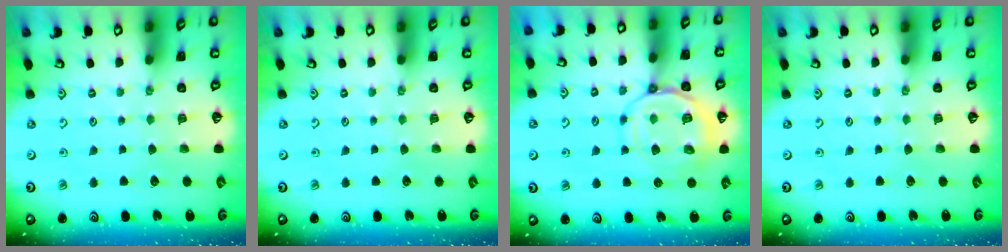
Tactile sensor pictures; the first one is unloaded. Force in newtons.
{"total": 0.0}
{"total": 12.2, "press": 12.0, "slide": 1.6}
{"total": 0.0}